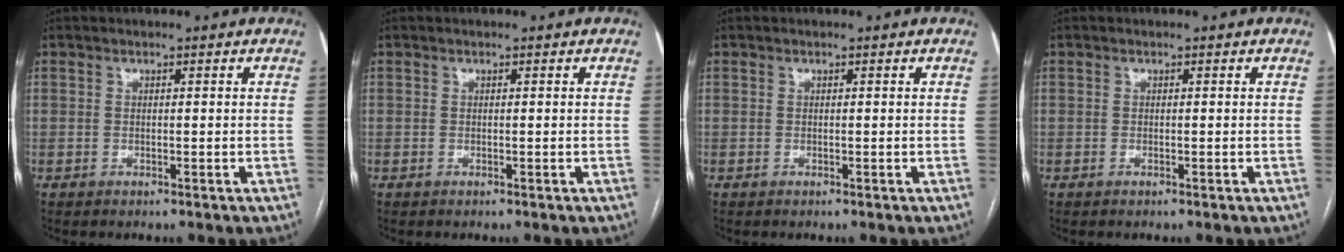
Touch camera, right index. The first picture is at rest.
{"total": 0.0}
{"total": 0.0}
{"total": 0.0}